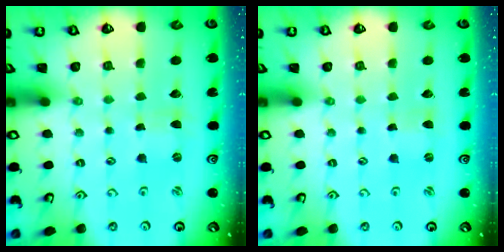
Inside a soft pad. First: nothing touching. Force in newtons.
{"total": 0.0}